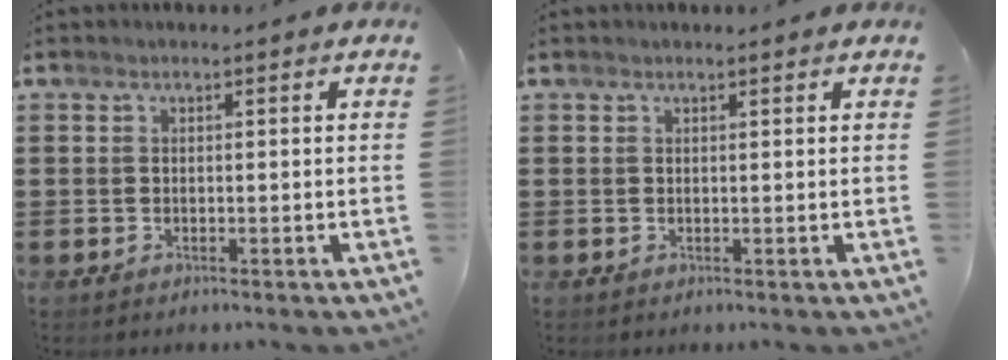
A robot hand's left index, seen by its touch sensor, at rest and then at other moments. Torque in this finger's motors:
{"motor_torque": [-0.11, -0.08, 0.01, -0.01]}